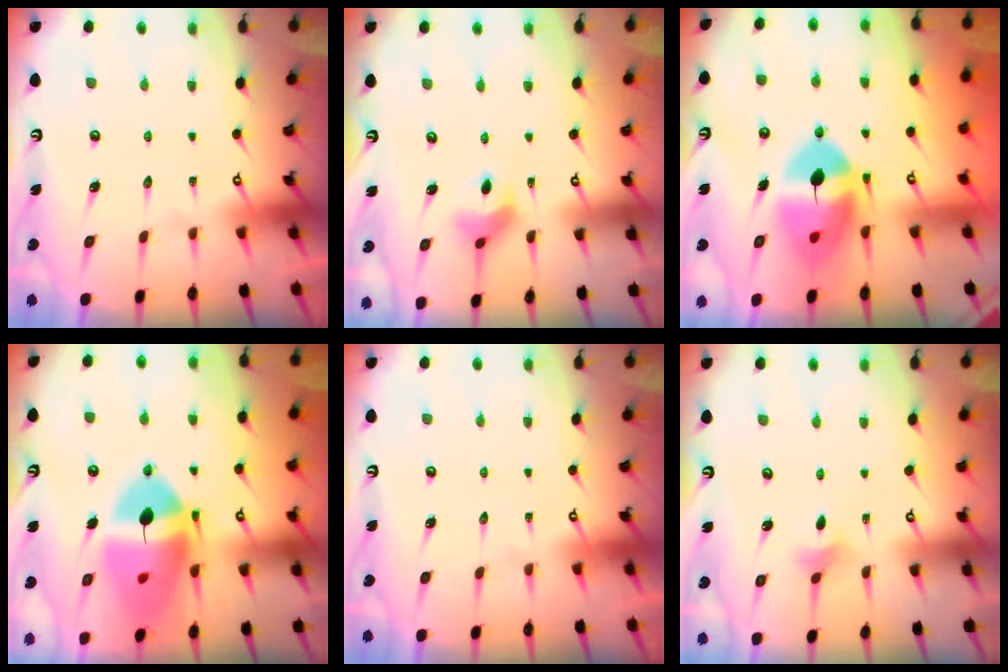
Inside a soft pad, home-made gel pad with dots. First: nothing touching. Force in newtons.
{"total": 7.8, "press": 7.7, "slide": 0.9}
{"total": 12.6, "press": 12.5, "slide": 1.8}
{"total": 18.1, "press": 18.0, "slide": 2.4}
{"total": 0.0}
{"total": 2.1, "press": 2.1, "slide": 0.5}